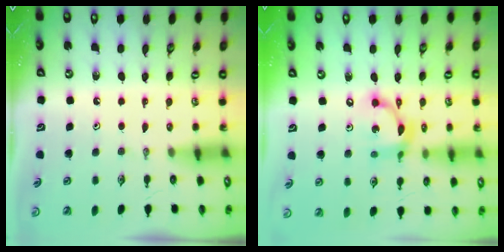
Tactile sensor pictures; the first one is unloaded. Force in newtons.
{"total": 12.2, "press": 12.2, "slide": 1.0}